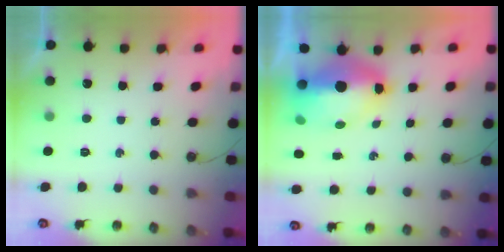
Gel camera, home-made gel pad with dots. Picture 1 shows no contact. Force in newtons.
{"total": 11.5, "press": 11.3, "slide": 1.8}